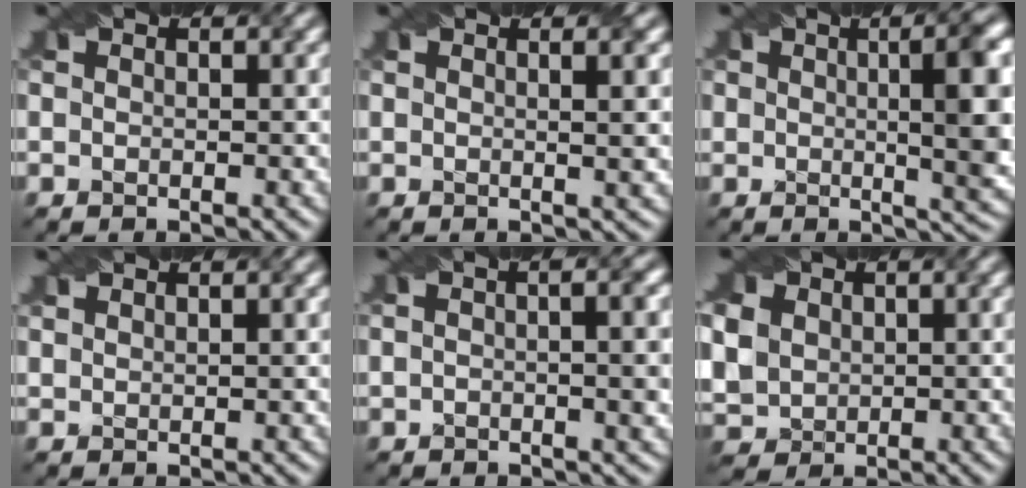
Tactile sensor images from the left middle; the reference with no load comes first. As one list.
[{"total": 3.8, "force": [1.1, 1.5, 3.3], "torque": [-0.020, 0.013, -0.009]}, {"total": 7.8, "force": [0.9, 2.5, 7.3], "torque": [-0.084, 0.001, 0.016]}, {"total": 1.3, "force": [1.2, 0.3, 0.4], "torque": [-0.010, 0.001, 0.022]}, {"total": 6.2, "force": [0.8, 2.7, 5.5], "torque": [-0.038, 0.024, -0.011]}, {"total": 8.4, "force": [2.2, 7.1, 4.0], "torque": [-0.099, 0.022, 0.032]}]